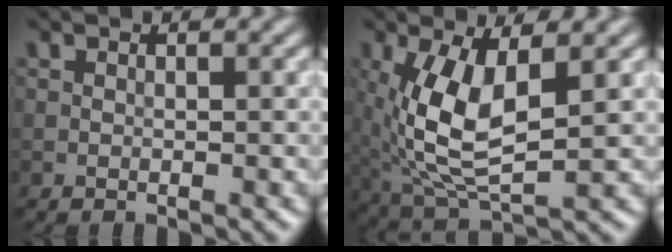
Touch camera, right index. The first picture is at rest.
{"total": 7.9, "force": [0.8, 3.5, 7.1], "torque": [-0.162, -0.009, 0.020]}